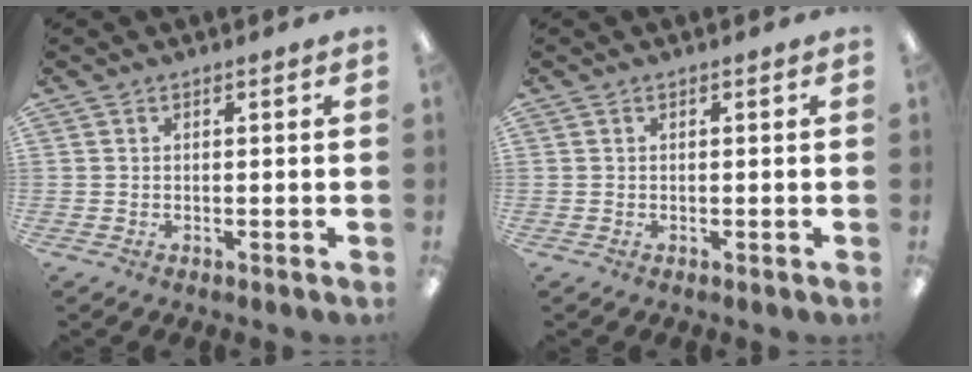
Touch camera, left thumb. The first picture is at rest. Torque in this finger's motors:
{"motor_torque": [-0.17, -0.19, 0.20, 0.05, 0.00]}